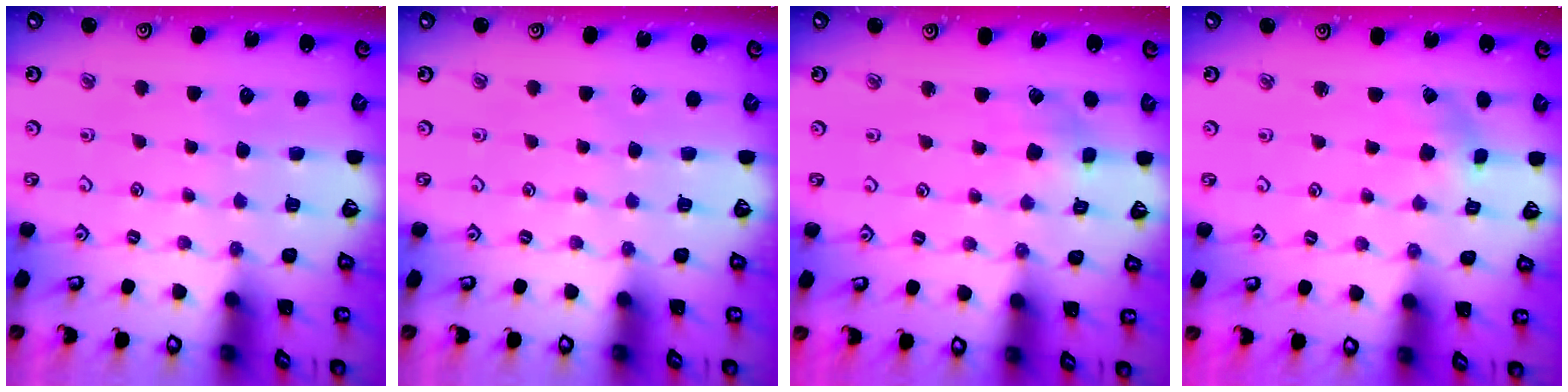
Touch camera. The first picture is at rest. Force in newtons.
{"total": 0.0}
{"total": 3.0, "press": 3.0, "slide": 0.2}
{"total": 1.2, "press": 1.2, "slide": 0.2}